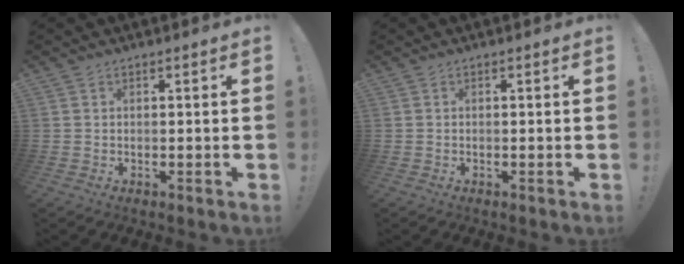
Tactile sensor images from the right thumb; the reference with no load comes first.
{"total": 0.0}